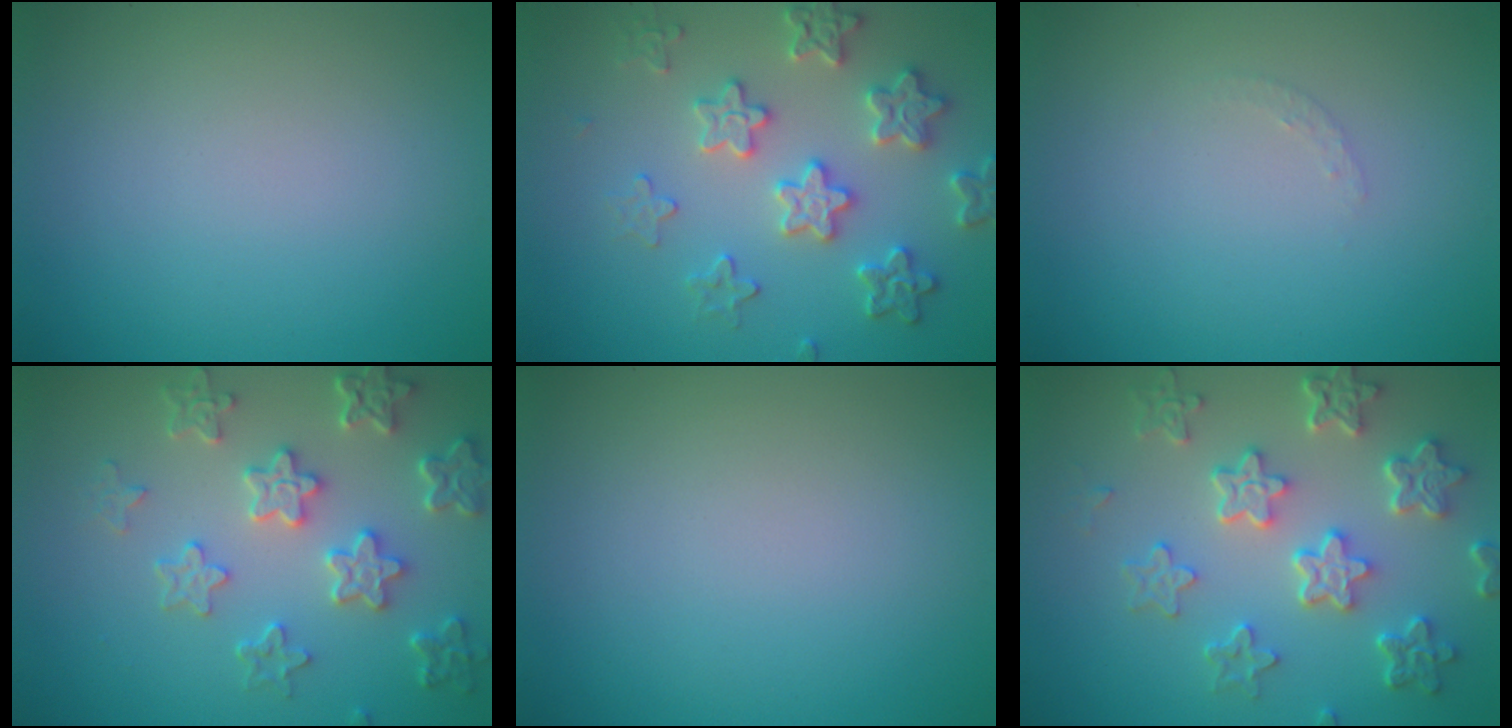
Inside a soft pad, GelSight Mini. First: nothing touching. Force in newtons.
{"total": 4.0, "press": 3.9, "slide": 0.9}
{"total": 0.7, "press": 0.7, "slide": 0.1}
{"total": 5.1, "press": 4.2, "slide": 2.9}
{"total": 0.0}
{"total": 6.0, "press": 4.7, "slide": 3.8}